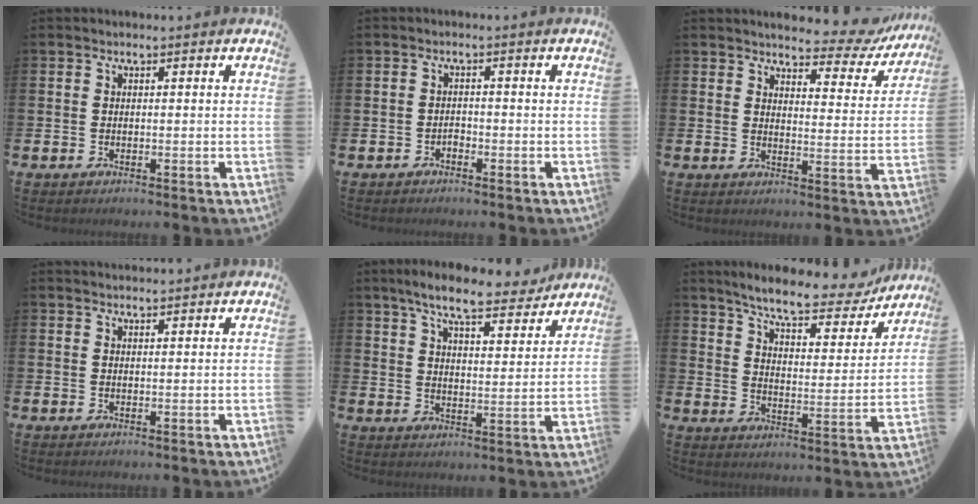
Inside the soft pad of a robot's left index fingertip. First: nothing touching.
{"total": 1.0, "force": [-0.8, 0.6, 0.2], "torque": [-0.007, 0.000, -0.017]}
{"total": 4.9, "force": [4.7, 1.2, 0.8], "torque": [-0.024, -0.036, 0.077]}
{"total": 0.8, "force": [0.8, -0.1, 0.1], "torque": [0.010, -0.006, 0.013]}
{"total": 8.7, "force": [7.6, 1.9, 3.8], "torque": [-0.076, -0.035, 0.129]}
{"total": 8.5, "force": [7.7, 1.7, 3.3], "torque": [-0.080, -0.051, 0.128]}